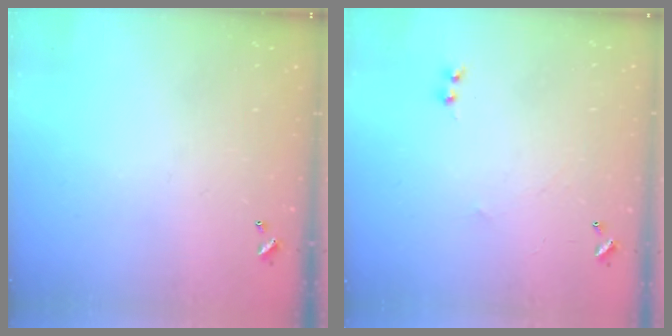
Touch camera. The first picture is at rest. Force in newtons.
{"total": 1.1, "press": 0.9, "slide": 0.6}